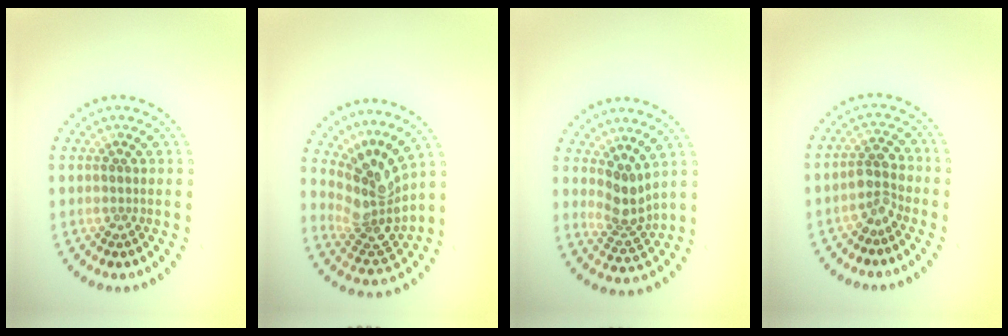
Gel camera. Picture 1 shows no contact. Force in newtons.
{"total": 4.2, "press": 3.1, "slide": 2.8}
{"total": 2.8, "press": 2.1, "slide": 1.8}
{"total": 2.3, "press": 2.0, "slide": 1.2}